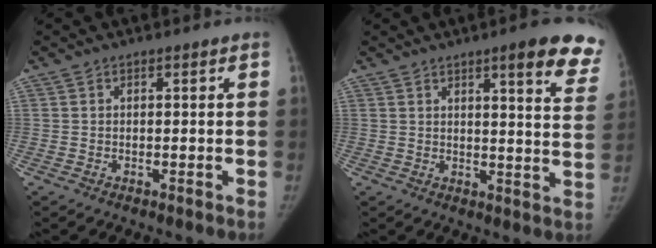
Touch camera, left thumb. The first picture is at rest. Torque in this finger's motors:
{"motor_torque": [0.46, -0.34, 1.01, -0.75, 0.11]}